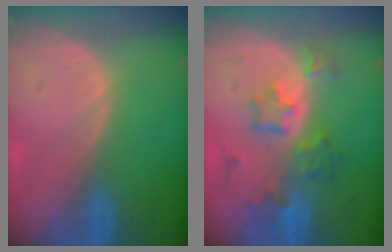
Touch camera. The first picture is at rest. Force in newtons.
{"total": 7.2, "press": 6.4, "slide": 3.4}